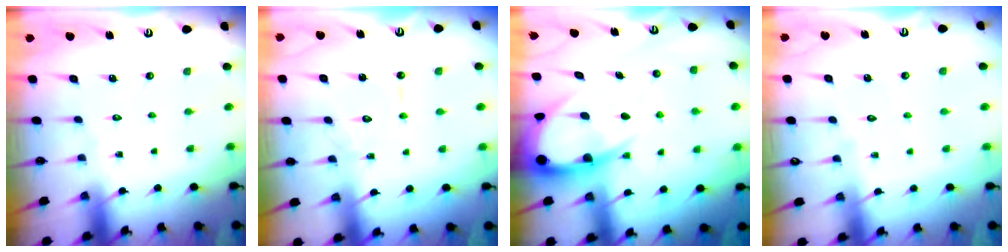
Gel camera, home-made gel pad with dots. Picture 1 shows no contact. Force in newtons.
{"total": 7.8, "press": 7.7, "slide": 0.6}
{"total": 10.1, "press": 10.1, "slide": 1.1}
{"total": 1.8, "press": 1.8, "slide": 0.1}